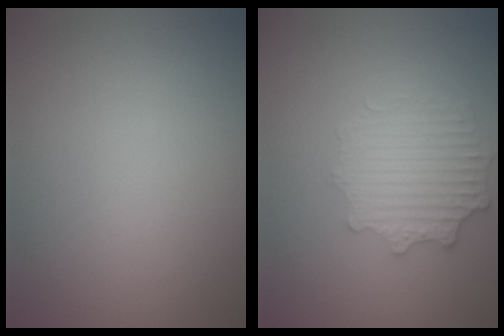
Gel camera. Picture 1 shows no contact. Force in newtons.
{"total": 2.7, "press": 2.6, "slide": 0.5}